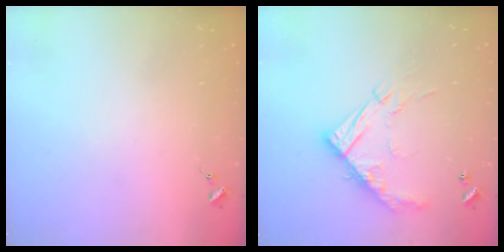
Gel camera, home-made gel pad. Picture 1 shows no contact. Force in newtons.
{"total": 16.5, "press": 16.5, "slide": 1.5}